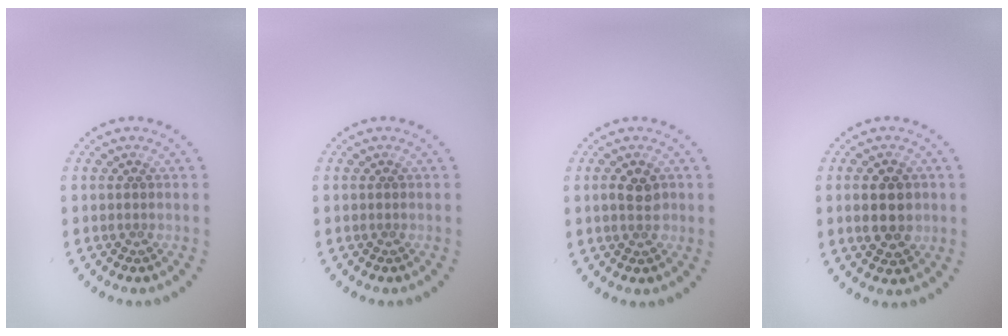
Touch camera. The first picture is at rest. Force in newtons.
{"total": 0.0}
{"total": 2.0, "press": 2.0, "slide": 0.2}
{"total": 3.4, "press": 3.4, "slide": 0.1}